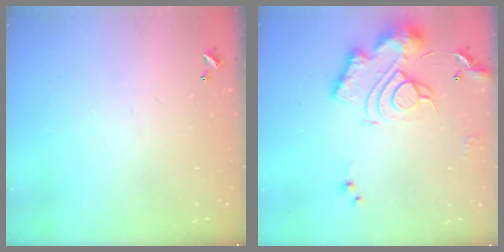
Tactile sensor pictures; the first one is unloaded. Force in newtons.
{"total": 15.7, "press": 15.6, "slide": 1.8}